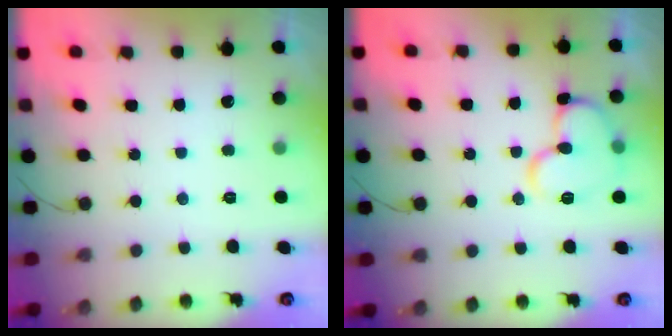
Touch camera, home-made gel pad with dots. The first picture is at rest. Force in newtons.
{"total": 11.9, "press": 11.8, "slide": 1.4}